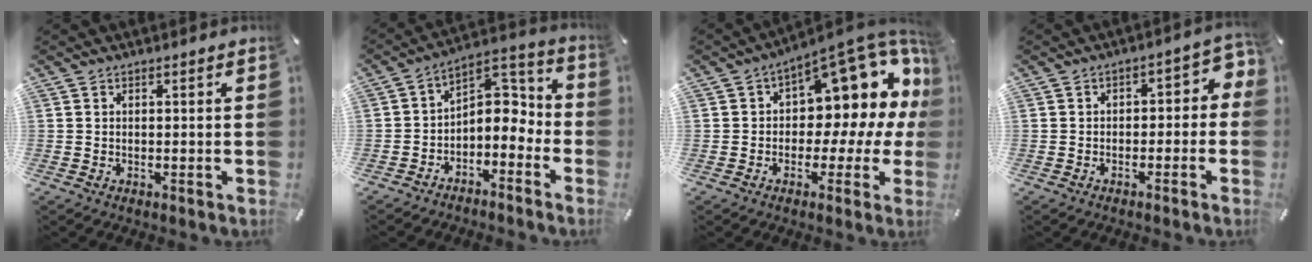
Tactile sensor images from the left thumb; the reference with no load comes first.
{"total": 6.8, "force": [-1.1, 5.6, 3.8], "torque": [-0.028, -0.011, -0.027]}
{"total": 13.3, "force": [6.5, 7.3, 9.0], "torque": [-0.107, -0.074, 0.106]}
{"total": 4.7, "force": [-1.1, 3.2, 3.3], "torque": [-0.046, 0.006, -0.030]}